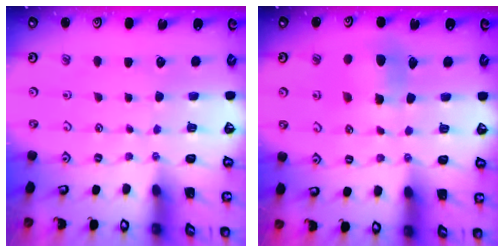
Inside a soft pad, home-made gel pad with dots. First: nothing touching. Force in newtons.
{"total": 6.3, "press": 6.2, "slide": 0.6}